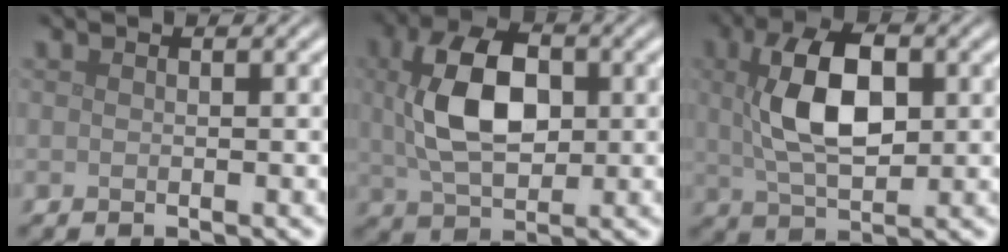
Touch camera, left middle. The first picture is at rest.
{"total": 7.7, "force": [1.0, 4.6, 6.1], "torque": [-0.122, 0.012, 0.016]}
{"total": 7.3, "force": [1.2, 3.7, 6.1], "torque": [-0.120, 0.010, 0.021]}